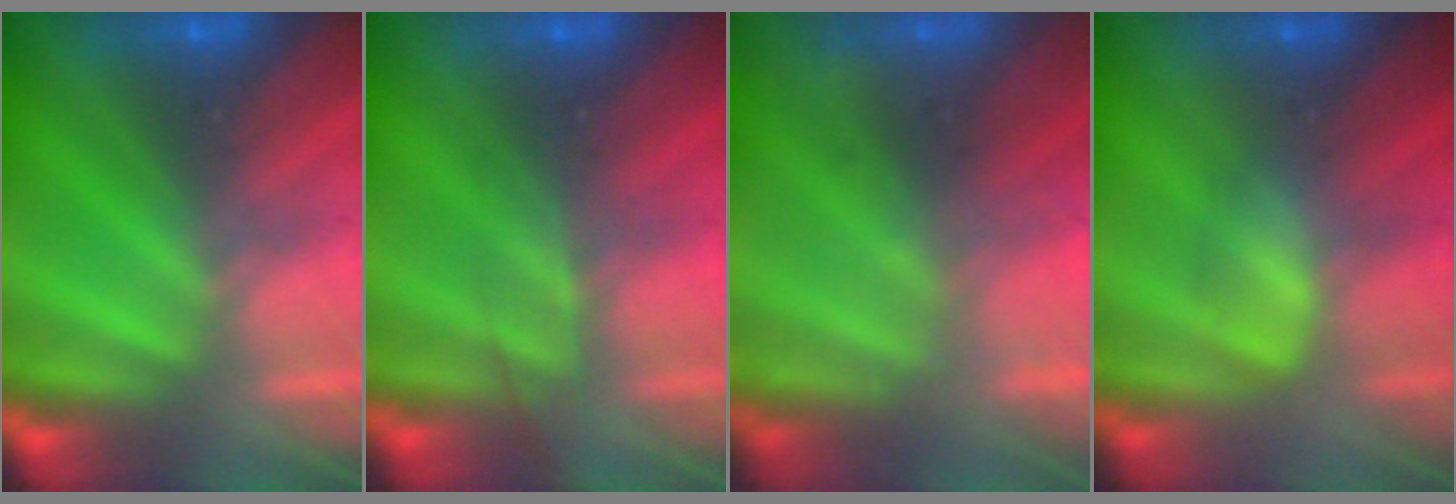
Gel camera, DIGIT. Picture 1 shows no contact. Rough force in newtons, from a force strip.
{"total": 2.5}
{"total": 2.1}
{"total": 2.6}